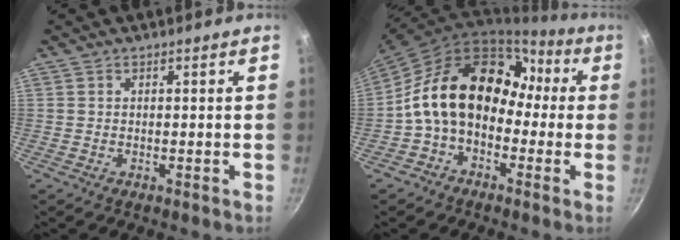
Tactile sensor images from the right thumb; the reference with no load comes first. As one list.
[{"total": 17.7, "force": [-0.5, 12.9, 12.1], "torque": [-0.166, 0.063, -0.022]}]